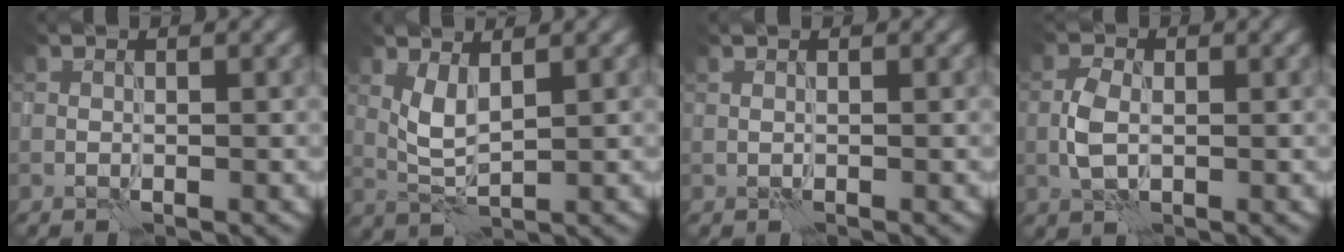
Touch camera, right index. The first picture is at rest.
{"total": 2.7, "force": [1.1, 0.8, 2.4], "torque": [-0.058, -0.002, 0.026]}
{"total": 0.0}
{"total": 2.8, "force": [-0.5, 1.7, 2.2], "torque": [-0.046, 0.000, -0.010]}